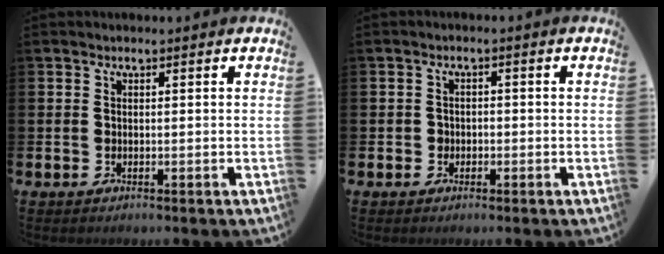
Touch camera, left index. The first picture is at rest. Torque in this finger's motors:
{"motor_torque": [-0.10, 0.03, 0.02, 0.00]}